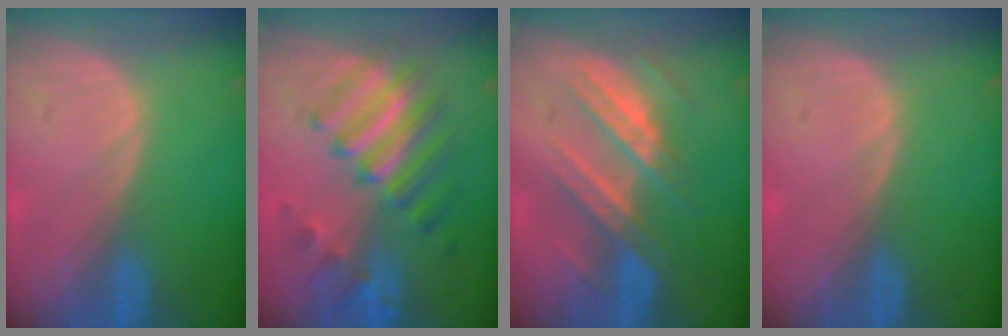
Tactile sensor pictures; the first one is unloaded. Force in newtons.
{"total": 9.1, "press": 8.5, "slide": 3.1}
{"total": 7.4, "press": 7.4, "slide": 0.4}
{"total": 0.0}